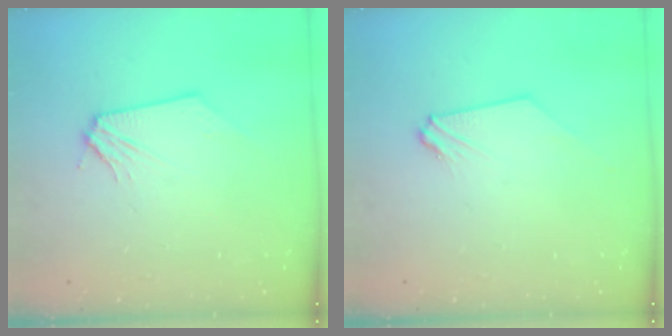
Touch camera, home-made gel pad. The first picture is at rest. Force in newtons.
{"total": 0.0}